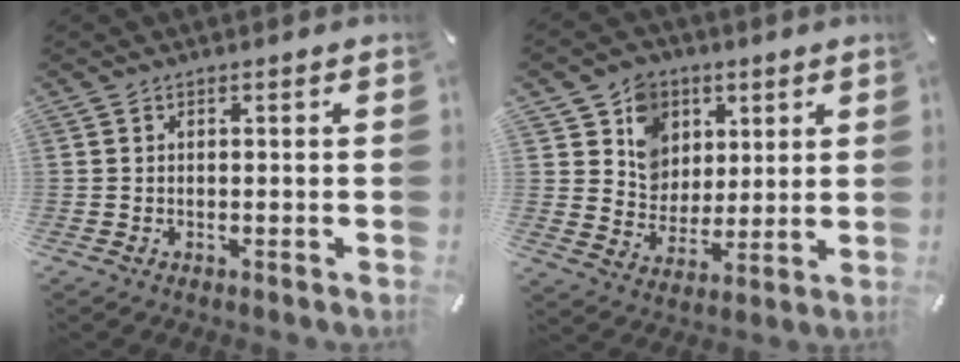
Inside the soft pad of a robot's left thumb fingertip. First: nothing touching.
{"total": 10.3, "force": [3.9, 9.4, 1.5], "torque": [-0.035, -0.034, 0.076]}